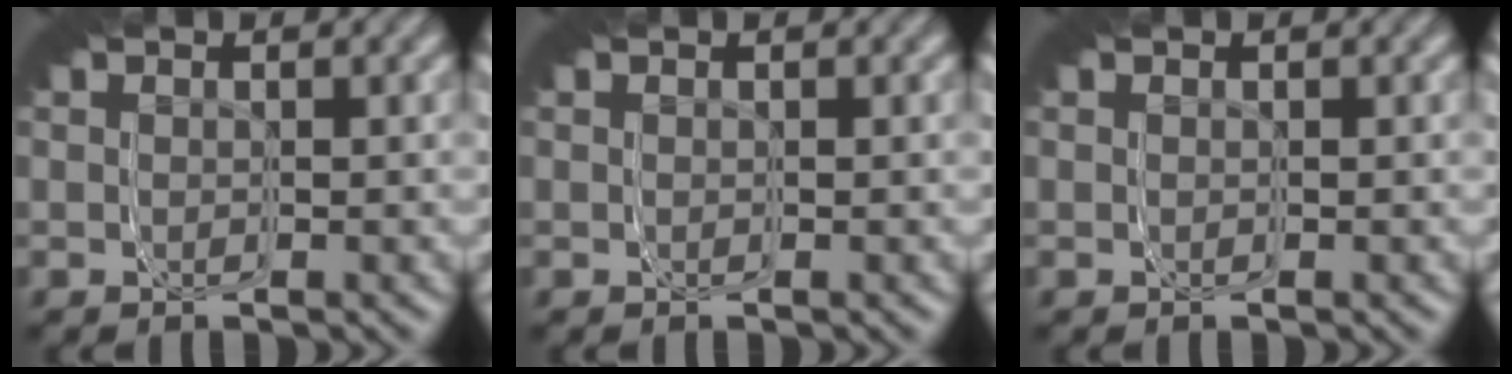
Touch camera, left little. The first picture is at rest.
{"total": 0.0}
{"total": 0.0}